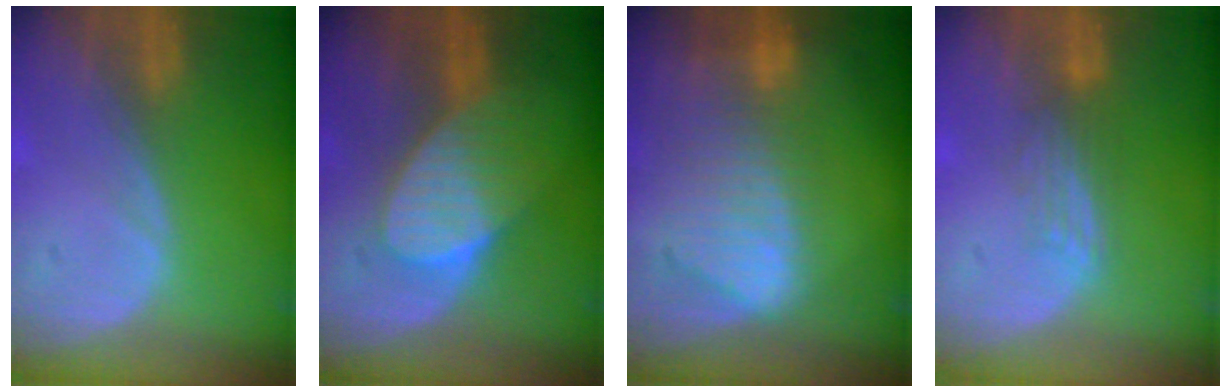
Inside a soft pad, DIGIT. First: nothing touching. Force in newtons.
{"total": 7.0, "press": 6.9, "slide": 0.8}
{"total": 9.5, "press": 8.2, "slide": 4.8}
{"total": 2.8, "press": 2.7, "slide": 0.6}